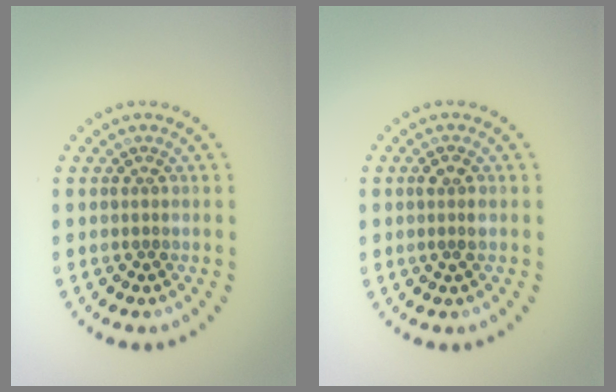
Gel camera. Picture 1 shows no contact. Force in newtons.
{"total": 1.3, "press": 1.2, "slide": 0.6}